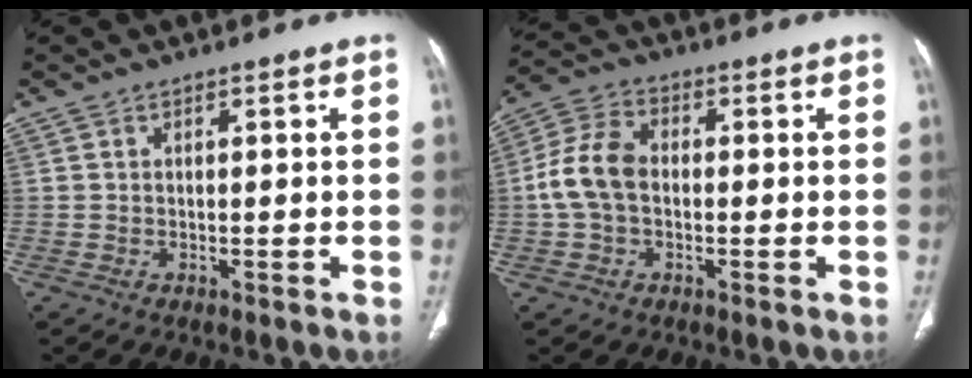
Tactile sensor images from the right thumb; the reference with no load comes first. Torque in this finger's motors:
{"motor_torque": [0.12, 0.12, 0.63, -0.61, 0.21]}